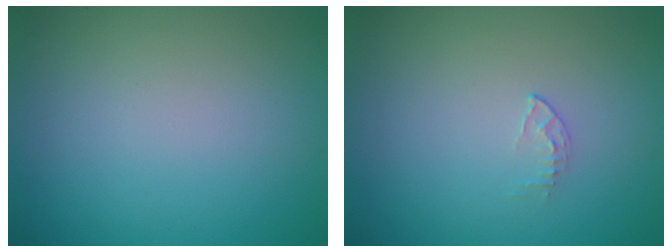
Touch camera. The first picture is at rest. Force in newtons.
{"total": 0.6, "press": 0.4, "slide": 0.4}